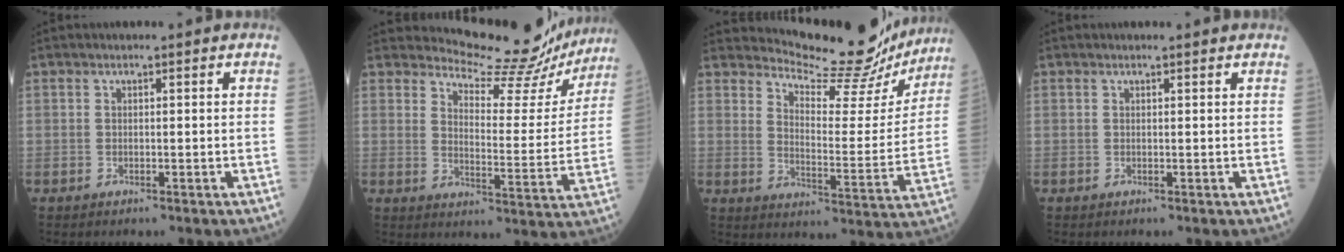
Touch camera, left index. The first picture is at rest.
{"total": 14.4, "force": [14.2, 2.5, 0.9], "torque": [-0.008, -0.062, 0.164]}
{"total": 16.5, "force": [16.0, 2.7, 3.2], "torque": [-0.044, -0.060, 0.197]}
{"total": 1.1, "force": [1.1, 0.1, 0.2], "torque": [-0.011, 0.003, 0.012]}